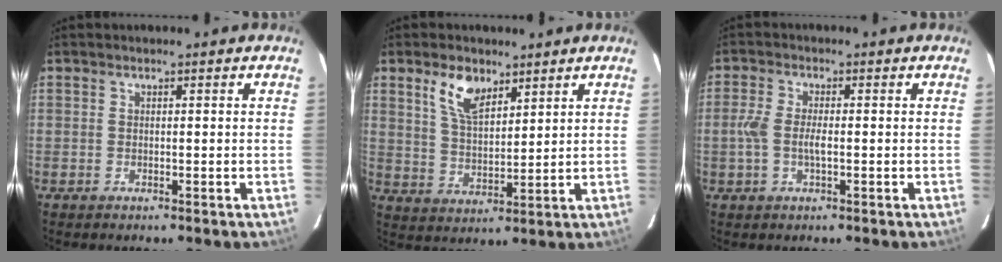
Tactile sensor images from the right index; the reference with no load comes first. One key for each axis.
{"total": 7.7, "fx": 4.7, "fy": 3.8, "fz": 4.8, "tx": -0.089, "ty": 0.007, "tz": 0.094}
{"total": 4.6, "fx": -0.8, "fy": 1.8, "fz": 4.1, "tx": -0.090, "ty": 0.002, "tz": -0.017}